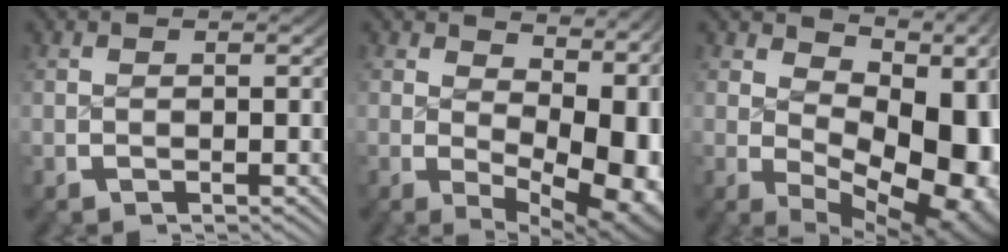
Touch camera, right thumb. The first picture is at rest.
{"total": 10.4, "force": [0.4, 6.0, 8.4], "torque": [-0.116, -0.039, 0.030]}
{"total": 15.0, "force": [0.0, 8.9, 12.0], "torque": [-0.175, -0.034, 0.022]}